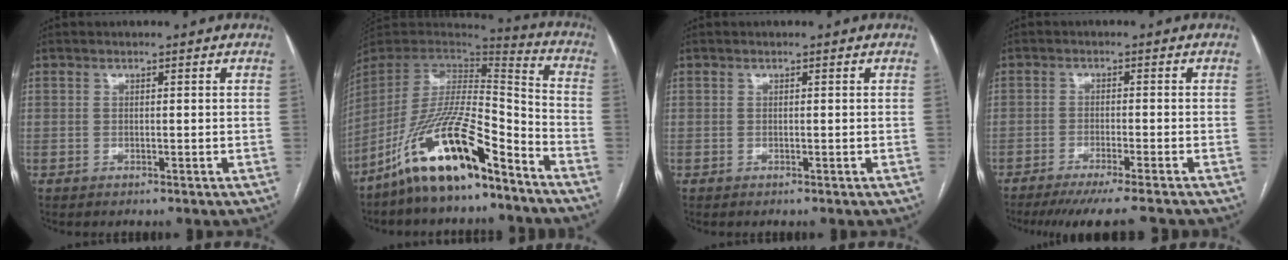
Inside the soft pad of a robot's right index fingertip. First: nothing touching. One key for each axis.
{"total": 18.4, "fx": -13.1, "fy": 3.3, "fz": 12.5, "tx": -0.260, "ty": -0.008, "tz": -0.242}
{"total": 0.0}
{"total": 9.9, "fx": -8.6, "fy": -0.4, "fz": 4.8, "tx": -0.054, "ty": -0.028, "tz": -0.130}